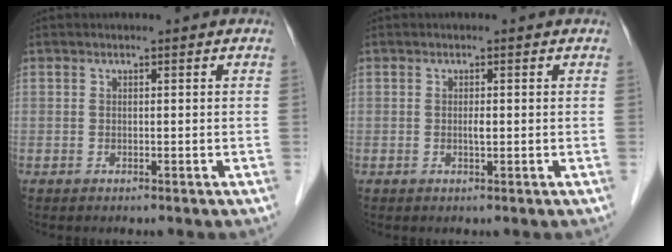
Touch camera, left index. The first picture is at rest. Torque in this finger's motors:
{"motor_torque": [0.29, 0.20, 0.02, 0.02]}